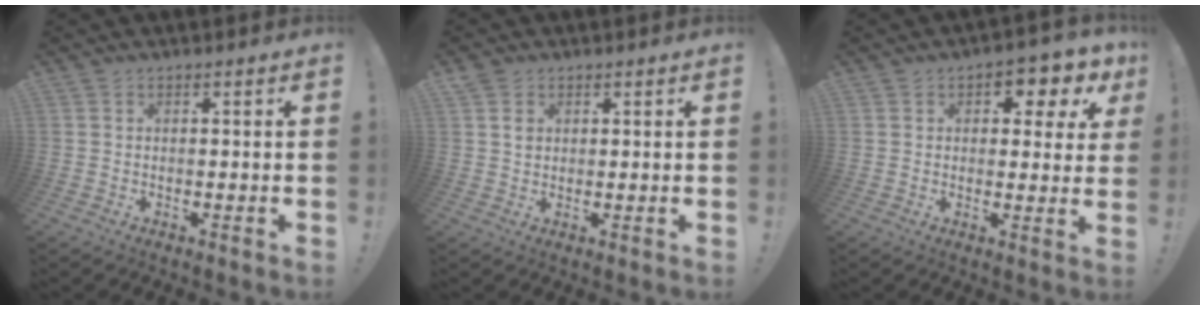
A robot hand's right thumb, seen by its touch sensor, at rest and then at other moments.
{"total": 2.4, "force": [0.9, 1.9, 1.1], "torque": [-0.010, -0.003, 0.015]}
{"total": 6.3, "force": [3.0, 3.6, 4.2], "torque": [-0.047, -0.018, 0.048]}